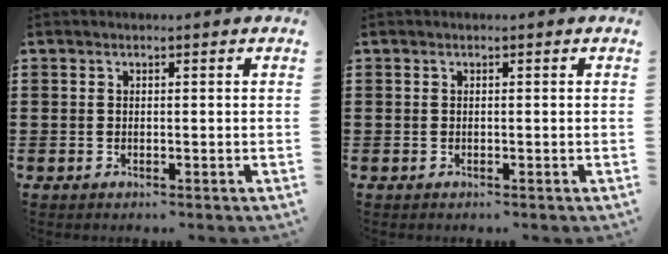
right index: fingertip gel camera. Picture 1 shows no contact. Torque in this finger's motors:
{"motor_torque": [0.00, 0.00, 0.00, 0.00]}